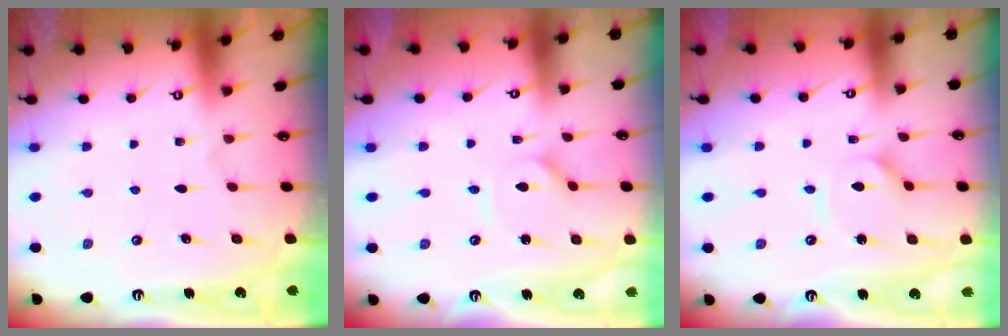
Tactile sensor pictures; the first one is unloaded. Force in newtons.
{"total": 1.5, "press": 1.4, "slide": 0.3}
{"total": 2.9, "press": 2.9, "slide": 0.4}